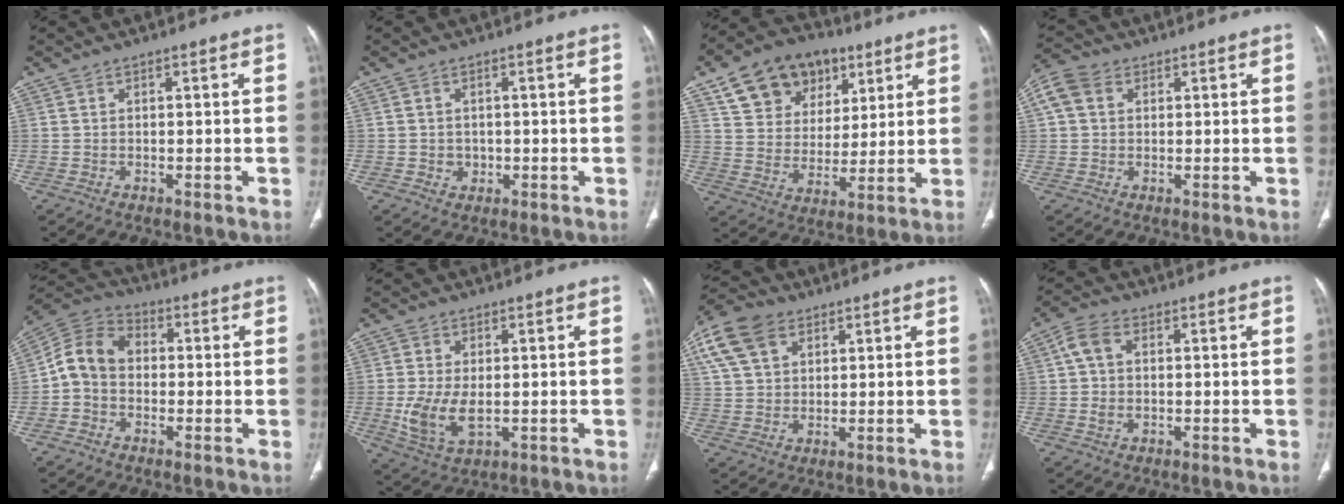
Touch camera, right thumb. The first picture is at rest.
{"total": 2.2, "force": [-0.2, 2.0, 0.9], "torque": [-0.004, 0.004, 0.002]}
{"total": 17.2, "force": [9.2, 12.3, 7.8], "torque": [-0.093, -0.010, 0.158]}
{"total": 6.2, "force": [1.8, 4.8, 3.4], "torque": [-0.067, 0.020, 0.031]}
{"total": 9.2, "force": [-0.5, 7.4, 5.4], "torque": [-0.087, 0.033, -0.026]}
{"total": 8.4, "force": [-0.7, 4.7, 7.0], "torque": [-0.140, -0.011, -0.003]}
{"total": 14.2, "force": [6.8, 9.6, 7.9], "torque": [-0.163, 0.010, 0.128]}
{"total": 5.6, "force": [1.0, 3.6, 4.1], "torque": [-0.081, 0.012, 0.017]}